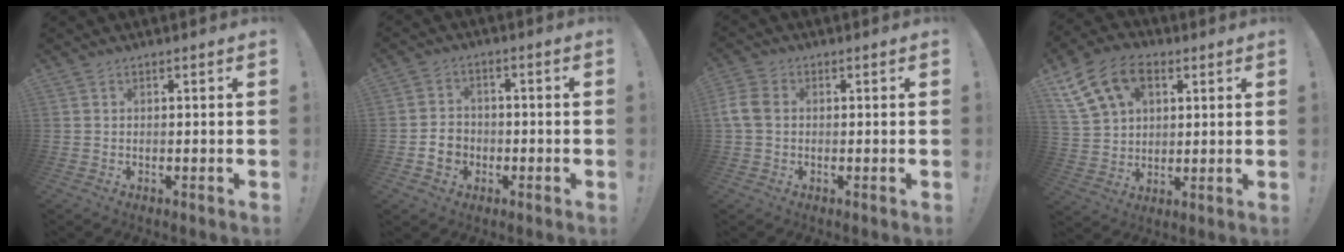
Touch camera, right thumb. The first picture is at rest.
{"total": 6.5, "force": [-2.2, 5.5, 2.6], "torque": [-0.039, 0.012, -0.041]}
{"total": 6.5, "force": [0.1, 4.8, 4.4], "torque": [-0.105, 0.009, 0.004]}
{"total": 15.9, "force": [7.1, 11.0, 8.9], "torque": [-0.155, -0.025, 0.137]}